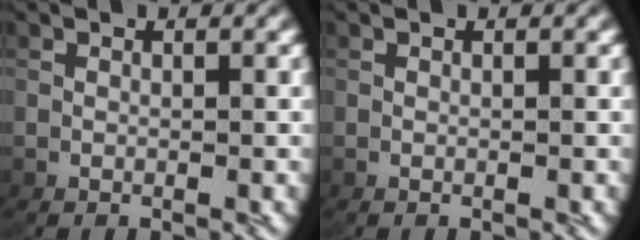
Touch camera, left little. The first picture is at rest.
{"total": 0.0}